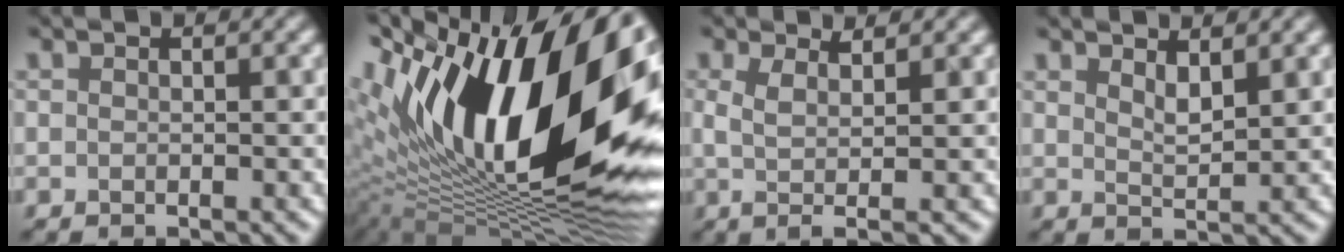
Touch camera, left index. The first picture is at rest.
{"total": 20.9, "force": [4.5, 9.6, 18.0], "torque": [-0.289, 0.023, 0.061]}
{"total": 2.9, "force": [0.8, 0.7, 2.7], "torque": [-0.044, -0.007, 0.008]}
{"total": 2.0, "force": [1.4, 0.5, 1.4], "torque": [-0.026, -0.005, 0.025]}